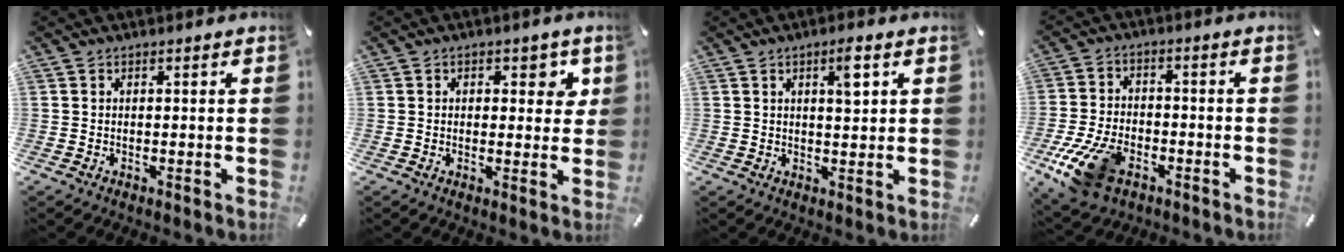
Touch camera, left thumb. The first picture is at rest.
{"total": 4.2, "force": [1.6, 2.9, 2.6], "torque": [-0.018, -0.004, 0.017]}
{"total": 4.8, "force": [1.9, 1.3, 4.2], "torque": [-0.063, -0.005, 0.026]}
{"total": 12.5, "force": [-6.7, 7.3, 7.6], "torque": [-0.157, 0.027, -0.120]}